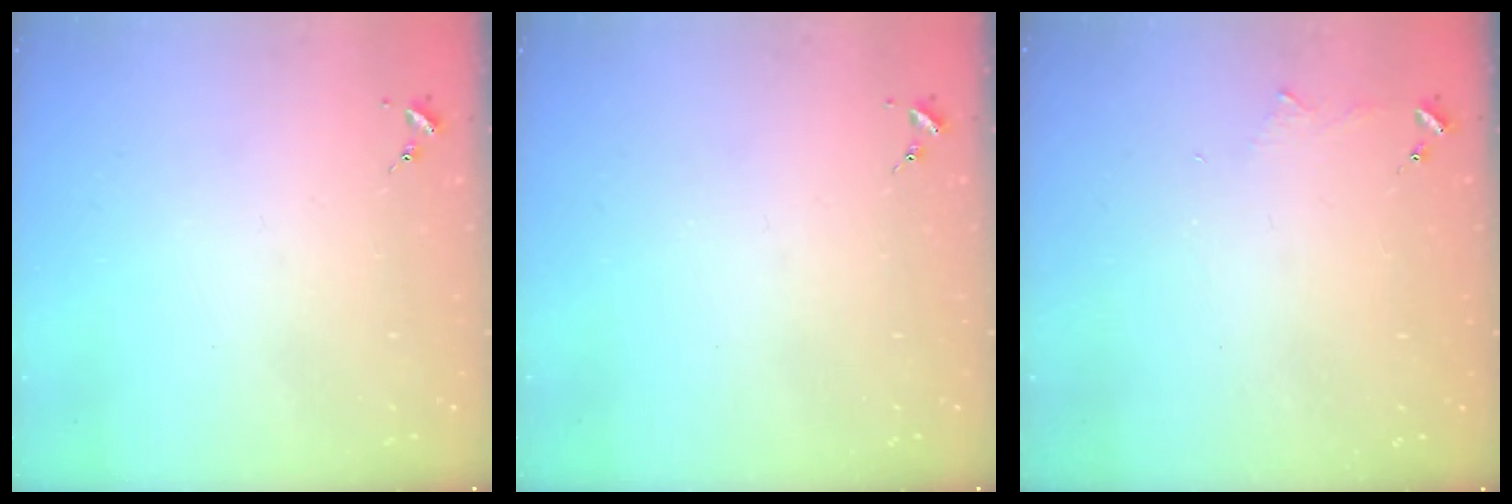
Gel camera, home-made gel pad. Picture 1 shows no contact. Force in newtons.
{"total": 0.0}
{"total": 3.5, "press": 3.5, "slide": 0.4}